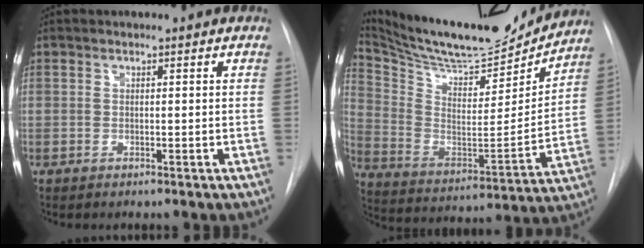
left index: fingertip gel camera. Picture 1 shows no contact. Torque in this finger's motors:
{"motor_torque": [0.76, -1.39, 0.20, 0.04]}